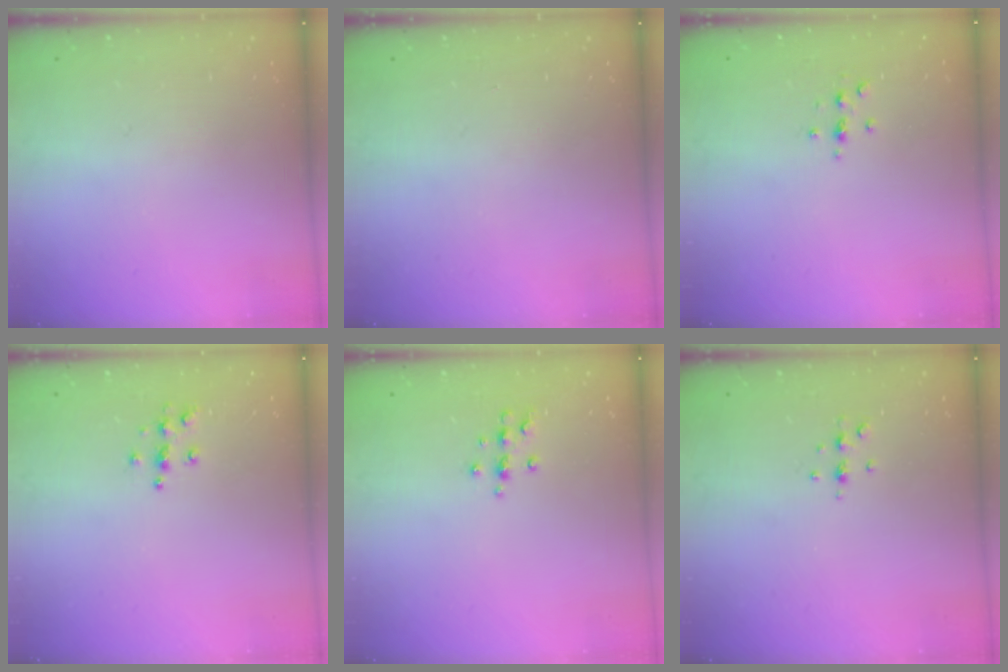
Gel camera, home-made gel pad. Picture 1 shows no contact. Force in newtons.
{"total": 0.6, "press": 0.0, "slide": 0.6}
{"total": 2.3, "press": 2.2, "slide": 0.2}
{"total": 4.4, "press": 4.4, "slide": 0.3}
{"total": 7.5, "press": 7.4, "slide": 1.3}
{"total": 4.4, "press": 4.3, "slide": 0.6}